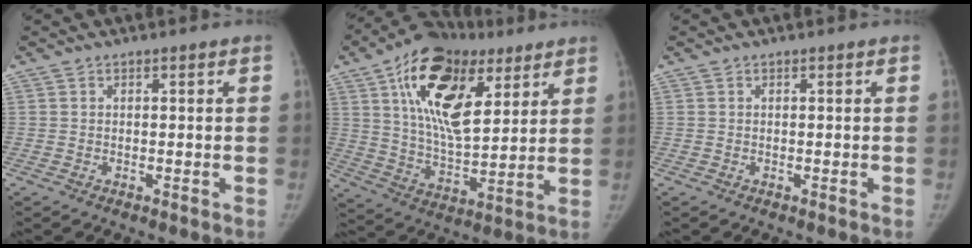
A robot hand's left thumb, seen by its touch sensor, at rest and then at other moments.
{"total": 22.0, "force": [9.7, 11.3, 16.2], "torque": [-0.247, -0.033, 0.163]}
{"total": 0.0}